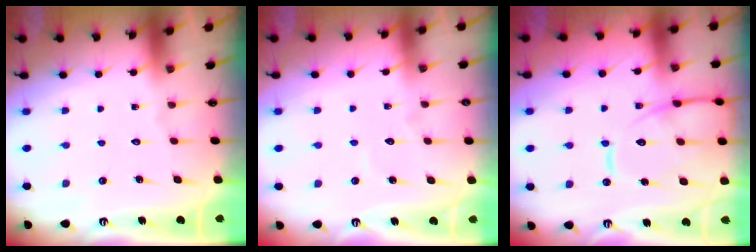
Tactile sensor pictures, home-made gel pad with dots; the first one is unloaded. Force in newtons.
{"total": 2.9, "press": 2.9, "slide": 0.3}
{"total": 13.1, "press": 13.0, "slide": 1.2}